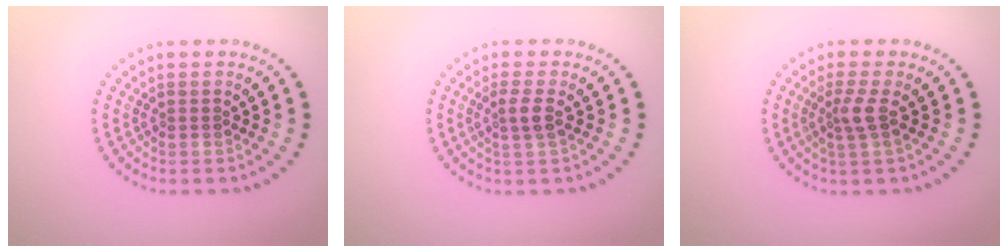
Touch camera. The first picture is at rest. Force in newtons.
{"total": 1.6, "press": 1.3, "slide": 0.9}
{"total": 2.0, "press": 1.5, "slide": 1.3}